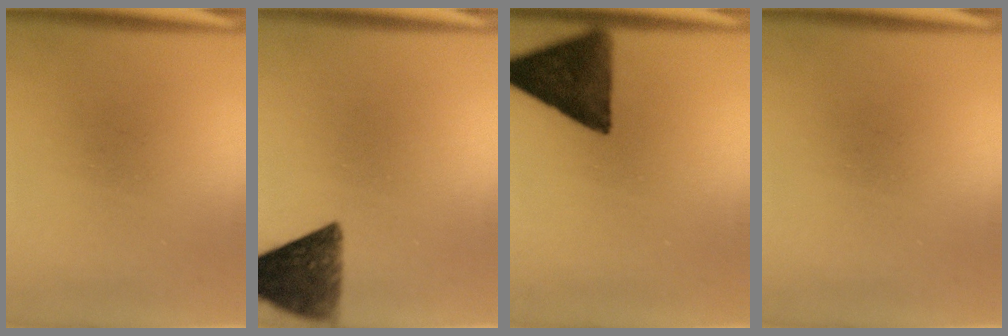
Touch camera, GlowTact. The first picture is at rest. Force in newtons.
{"total": 10.3}
{"total": 13.0}
{"total": 0.0}